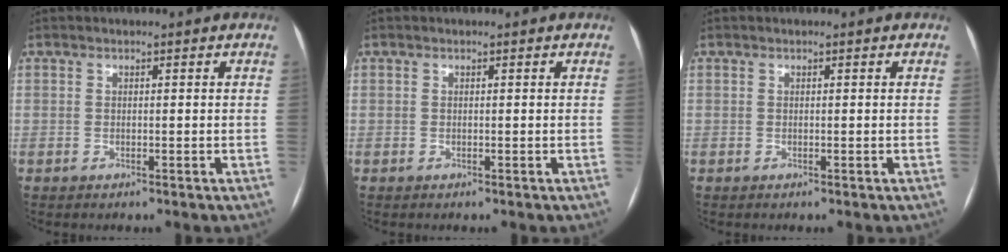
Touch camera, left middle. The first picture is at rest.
{"total": 0.0}
{"total": 0.0}